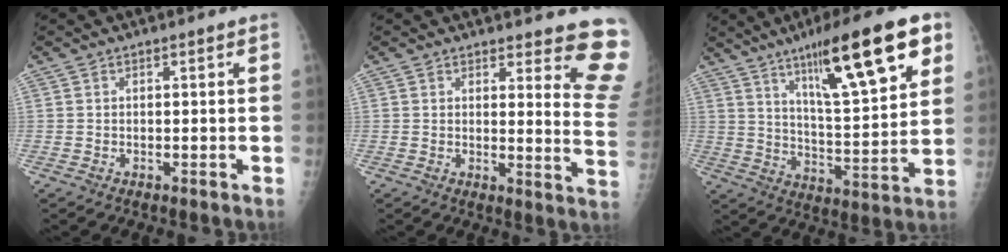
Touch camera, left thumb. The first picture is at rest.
{"total": 11.1, "force": [9.5, 2.3, 5.3], "torque": [-0.030, -0.097, 0.085]}
{"total": 21.6, "force": [11.3, 4.8, 17.7], "torque": [-0.247, -0.033, 0.181]}